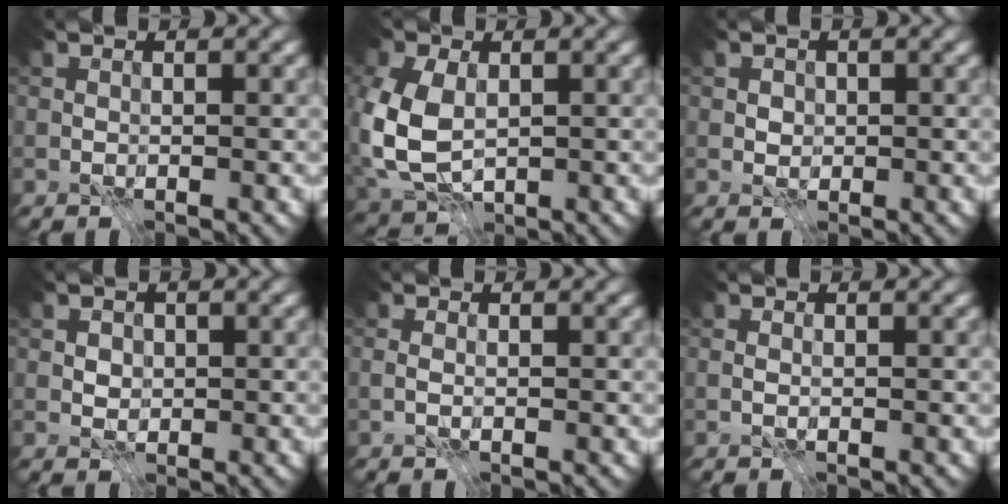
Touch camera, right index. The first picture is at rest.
{"total": 7.6, "force": [-0.2, 5.3, 5.5], "torque": [-0.147, -0.003, -0.005]}
{"total": 1.2, "force": [0.1, 1.1, 0.4], "torque": [-0.010, 0.000, 0.007]}
{"total": 1.5, "force": [0.3, 1.3, 0.7], "torque": [-0.019, 0.002, 0.011]}
{"total": 0.6, "force": [-0.4, 0.2, 0.5], "torque": [-0.008, -0.001, -0.006]}
{"total": 0.0}